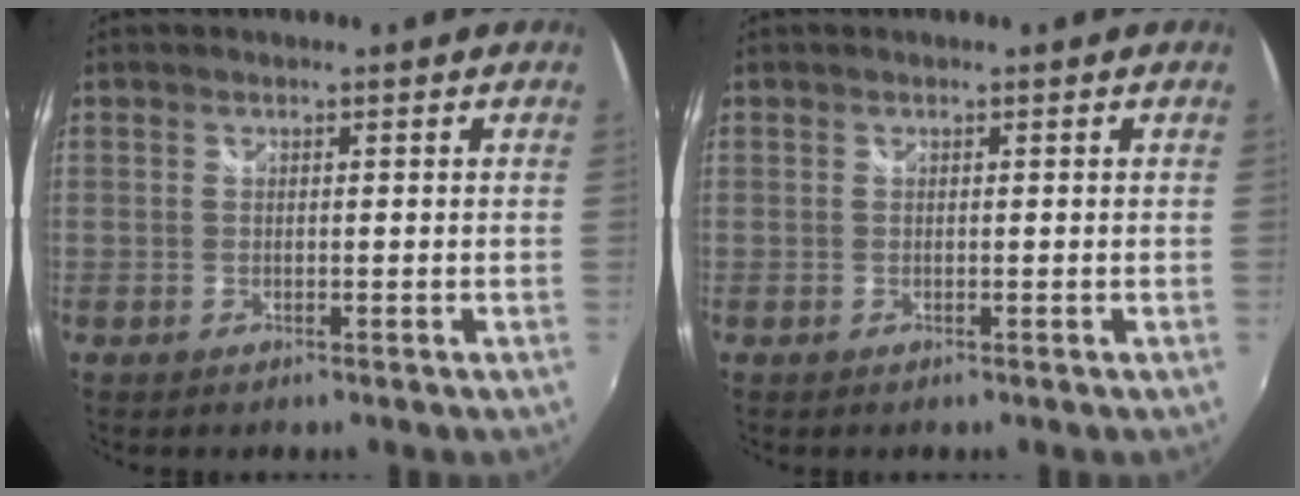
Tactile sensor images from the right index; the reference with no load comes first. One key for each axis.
{"total": 0.0}